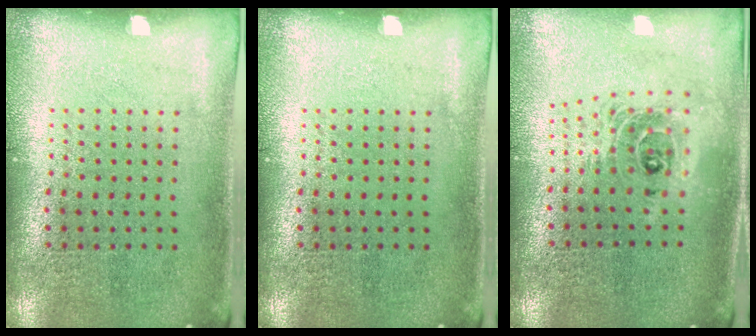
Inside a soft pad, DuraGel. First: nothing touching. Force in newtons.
{"total": 0.0}
{"total": 1.8, "press": 1.4, "slide": 1.1}